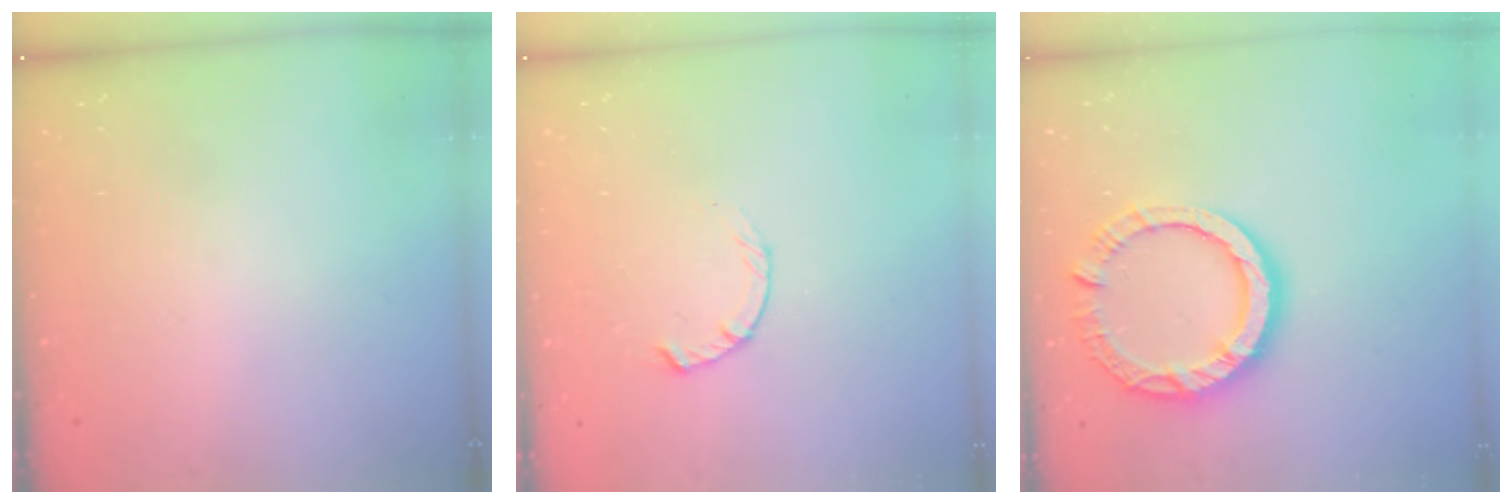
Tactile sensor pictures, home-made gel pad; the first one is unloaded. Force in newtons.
{"total": 1.8, "press": 1.8, "slide": 0.3}
{"total": 13.2, "press": 13.1, "slide": 1.6}